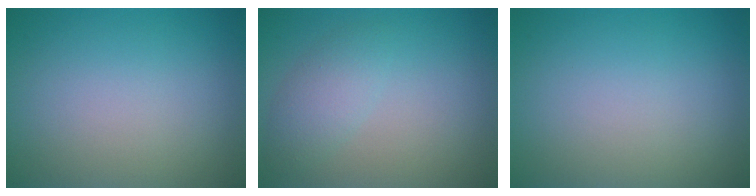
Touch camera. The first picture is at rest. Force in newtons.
{"total": 2.4, "press": 2.4, "slide": 0.2}
{"total": 0.0}